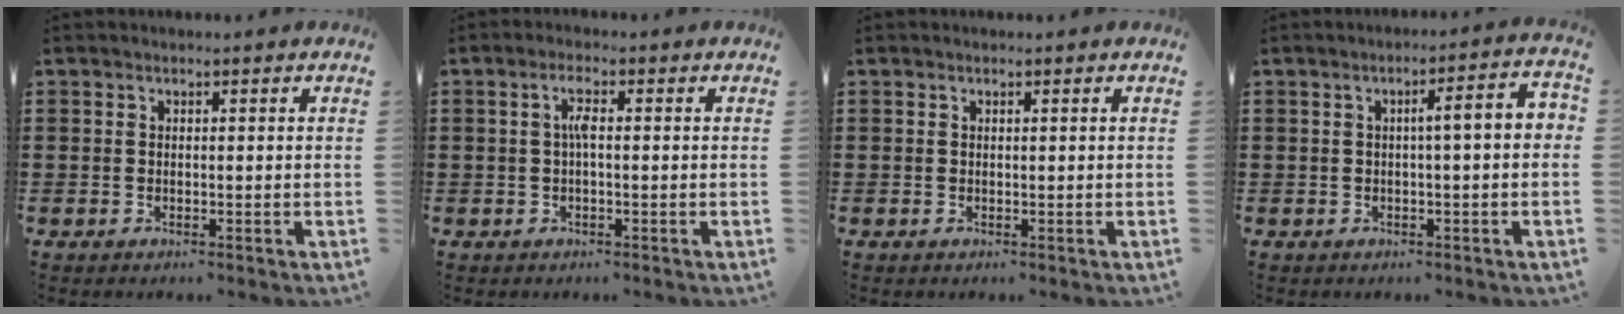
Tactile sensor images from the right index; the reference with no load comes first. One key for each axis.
{"total": 2.7, "fx": 0.0, "fy": 0.6, "fz": 2.6, "tx": -0.052, "ty": 0.004, "tz": -0.003}
{"total": 0.0}
{"total": 4.1, "fx": -0.1, "fy": 0.3, "fz": 4.1, "tx": -0.065, "ty": 0.001, "tz": -0.009}